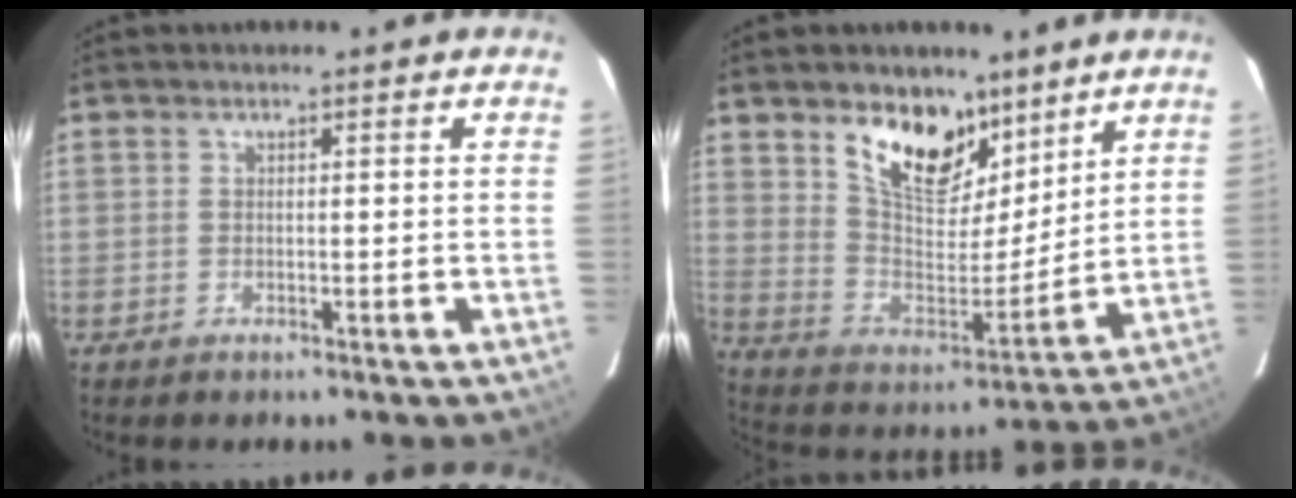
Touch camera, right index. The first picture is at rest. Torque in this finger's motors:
{"motor_torque": [1.08, 1.06, 0.54, 0.10]}